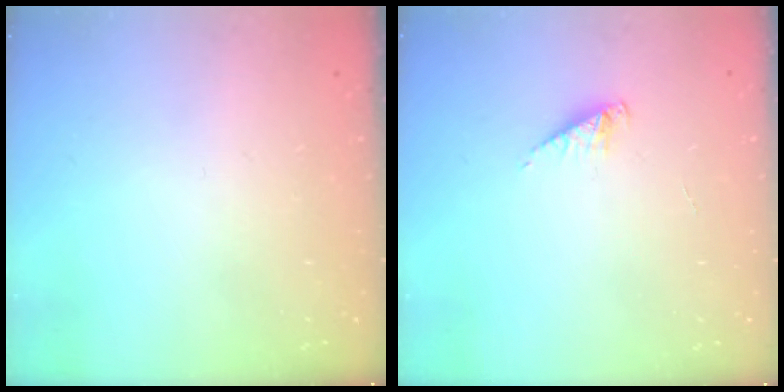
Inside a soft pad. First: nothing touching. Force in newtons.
{"total": 4.4, "press": 4.3, "slide": 0.6}